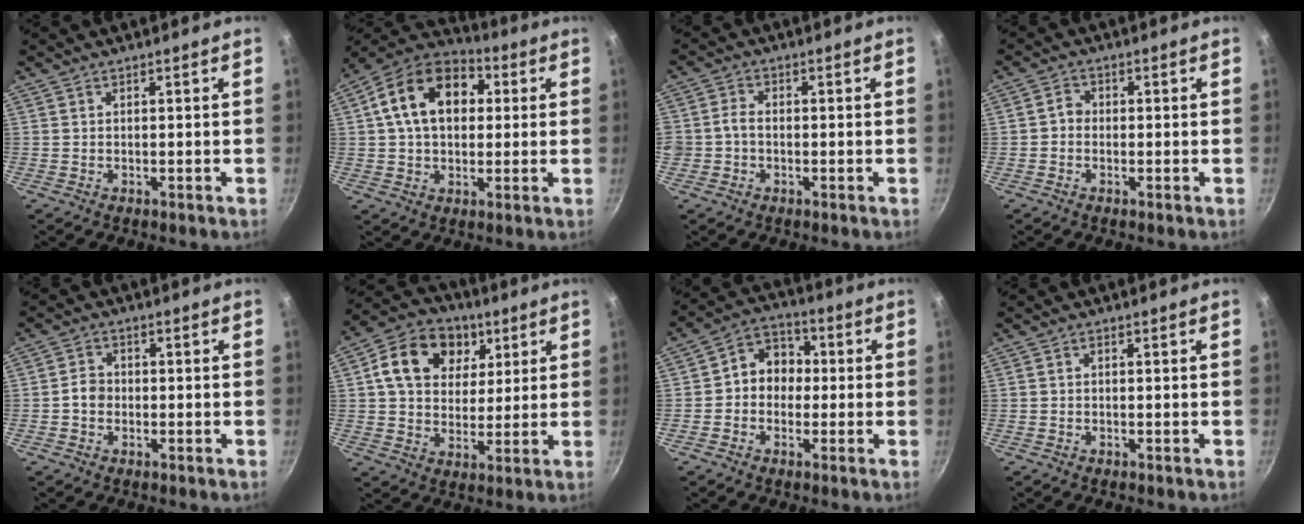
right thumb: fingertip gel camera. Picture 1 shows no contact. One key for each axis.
{"total": 17.1, "fx": 3.6, "fy": 11.9, "fz": 11.7, "tx": -0.170, "ty": 0.027, "tz": 0.042}
{"total": 3.2, "fx": -0.7, "fy": 2.5, "fz": 1.8, "tx": -0.025, "ty": 0.013, "tz": -0.018}
{"total": 2.4, "fx": -0.5, "fy": 2.0, "fz": 1.1, "tx": -0.010, "ty": 0.013, "tz": -0.015}
{"total": 3.2, "fx": -0.7, "fy": 2.7, "fz": 1.5, "tx": -0.012, "ty": 0.017, "tz": -0.016}
{"total": 15.7, "fx": 5.3, "fy": 12.0, "fz": 8.6, "tx": -0.127, "ty": 0.002, "tz": 0.078}
{"total": 8.6, "fx": -0.1, "fy": 7.2, "fz": 4.5, "tx": -0.025, "ty": 0.025, "tz": -0.021}
{"total": 0.5, "fx": -0.1, "fy": 0.4, "fz": 0.3, "tx": -0.007, "ty": 0.006, "tz": 0.000}